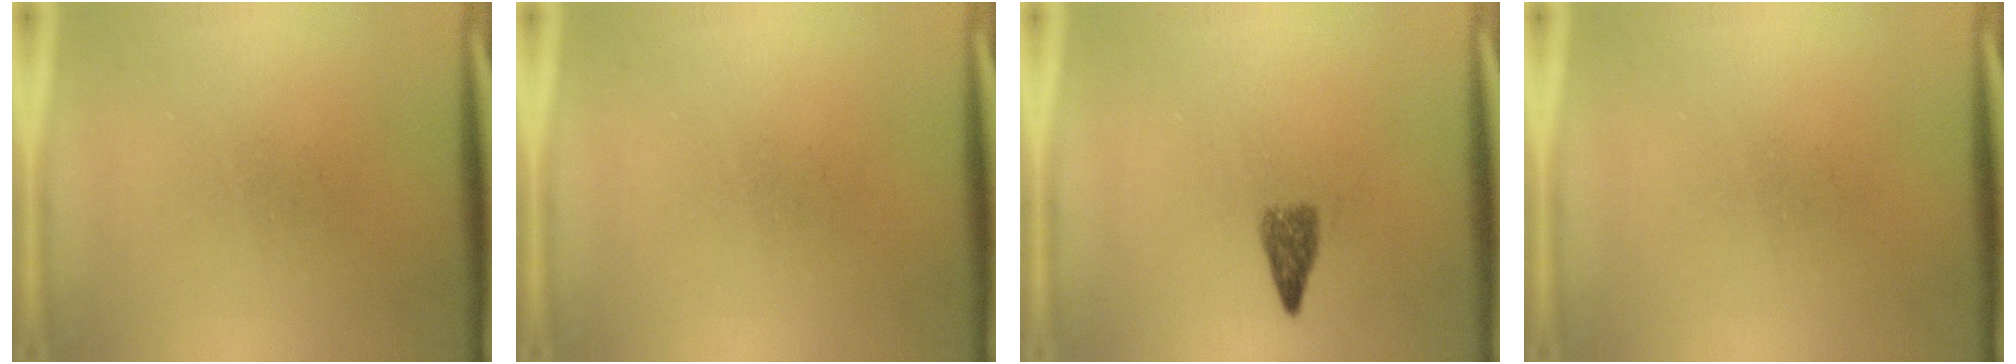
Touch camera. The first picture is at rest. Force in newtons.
{"total": 0.0}
{"total": 2.3}
{"total": 0.0}